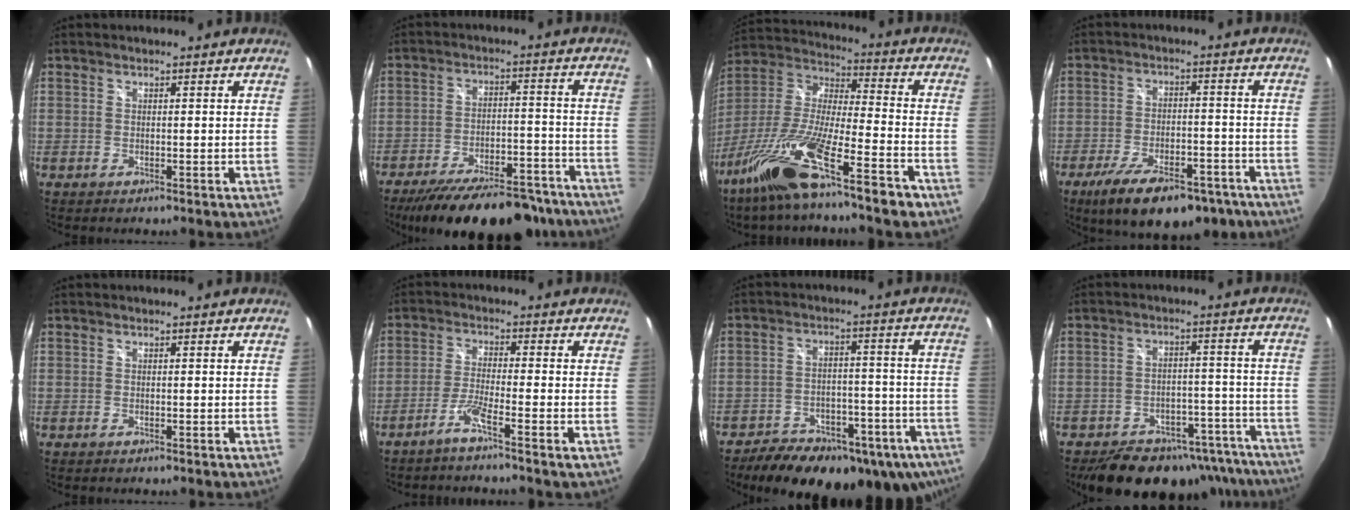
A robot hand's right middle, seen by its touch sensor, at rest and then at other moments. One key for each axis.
{"total": 24.1, "fx": -19.9, "fy": 7.7, "fz": 11.1, "tx": -0.197, "ty": -0.011, "tz": -0.266}
{"total": 20.4, "fx": -13.9, "fy": 1.7, "fz": 14.8, "tx": -0.278, "ty": -0.039, "tz": -0.253}
{"total": 16.8, "fx": -11.4, "fy": 6.8, "fz": 10.3, "tx": -0.193, "ty": -0.023, "tz": -0.166}
{"total": 0.0}
{"total": 4.2, "fx": -2.7, "fy": -0.9, "fz": 3.0, "tx": -0.080, "ty": 0.000, "tz": -0.056}
{"total": 26.0, "fx": -18.5, "fy": 12.0, "fz": 13.9, "tx": -0.239, "ty": -0.011, "tz": -0.228}
{"total": 21.7, "fx": -17.4, "fy": 10.0, "fz": 8.3, "tx": -0.146, "ty": 0.030, "tz": -0.205}